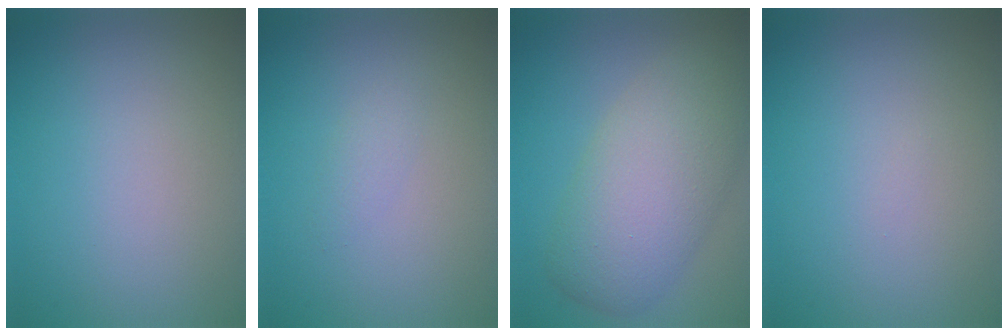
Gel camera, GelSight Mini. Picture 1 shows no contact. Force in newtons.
{"total": 0.9, "press": 0.9, "slide": 0.0}
{"total": 7.4, "press": 7.4, "slide": 0.6}
{"total": 0.0}